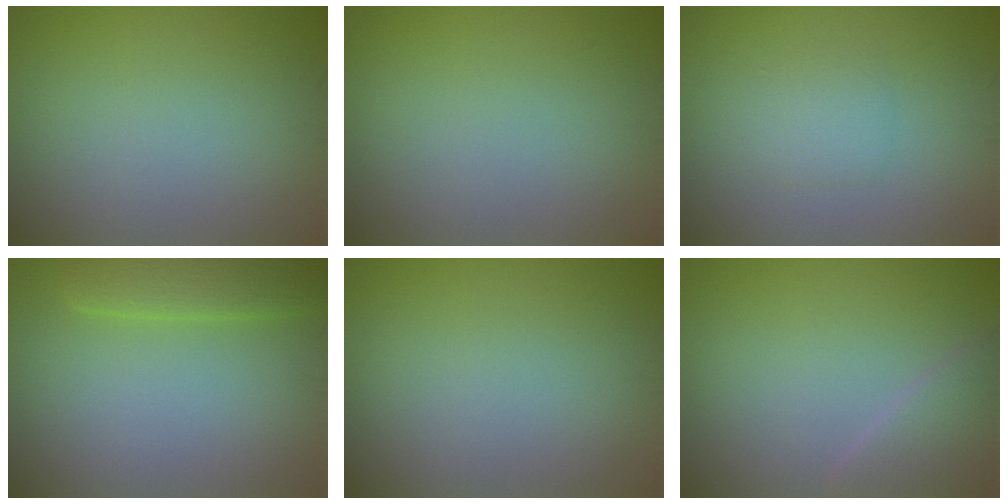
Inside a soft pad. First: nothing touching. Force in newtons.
{"total": 0.0}
{"total": 1.6, "press": 1.6, "slide": 0.1}
{"total": 3.3, "press": 3.3, "slide": 0.1}
{"total": 0.0}
{"total": 2.5, "press": 2.5, "slide": 0.2}